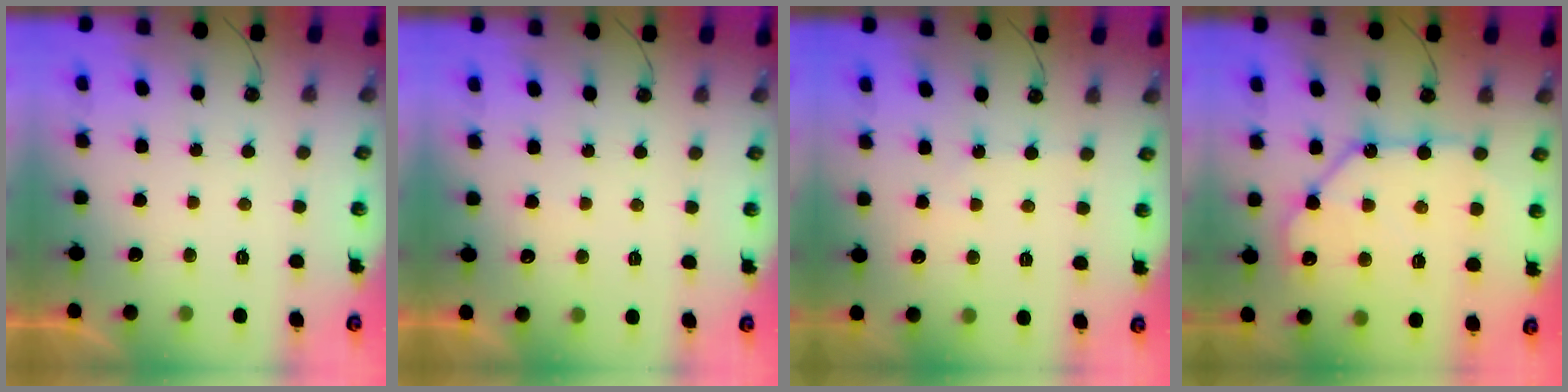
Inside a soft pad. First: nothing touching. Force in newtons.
{"total": 2.9, "press": 2.9, "slide": 0.5}
{"total": 2.7, "press": 2.7, "slide": 0.4}
{"total": 13.3, "press": 13.3, "slide": 1.0}